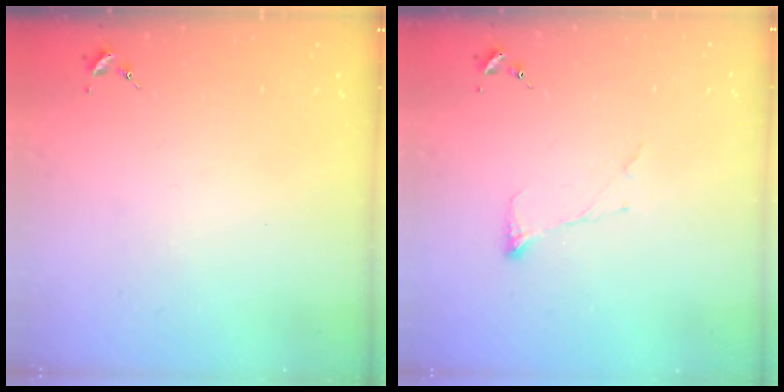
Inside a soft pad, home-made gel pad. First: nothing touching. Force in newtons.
{"total": 6.7, "press": 6.6, "slide": 0.8}